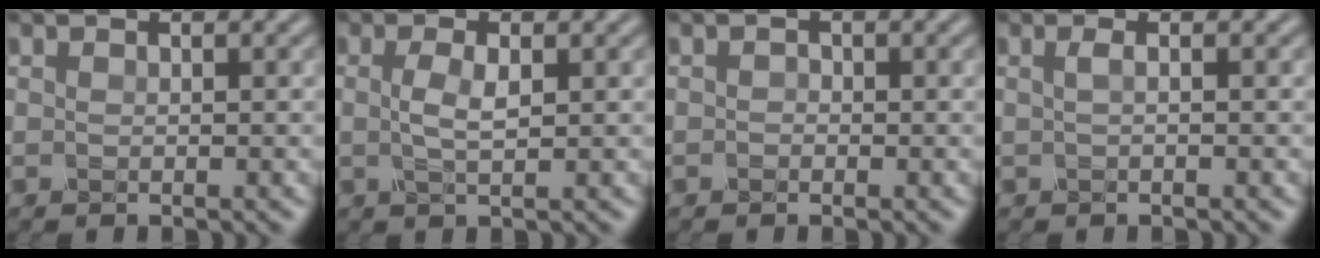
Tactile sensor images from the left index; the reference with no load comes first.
{"total": 2.0, "force": [-0.1, 0.6, 1.9], "torque": [-0.041, 0.000, -0.003]}
{"total": 0.8, "force": [-0.4, 0.6, 0.1], "torque": [0.001, 0.000, -0.012]}
{"total": 0.8, "force": [-0.3, 0.1, 0.7], "torque": [-0.015, 0.003, -0.009]}